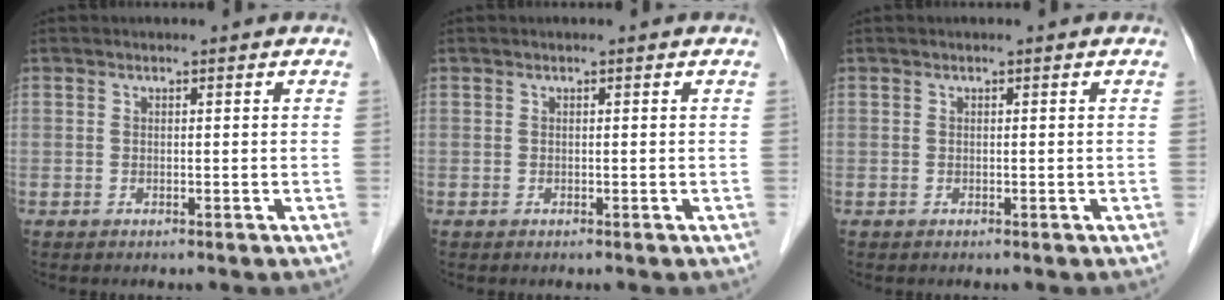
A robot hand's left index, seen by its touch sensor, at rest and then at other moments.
{"total": 0.0}
{"total": 0.0}